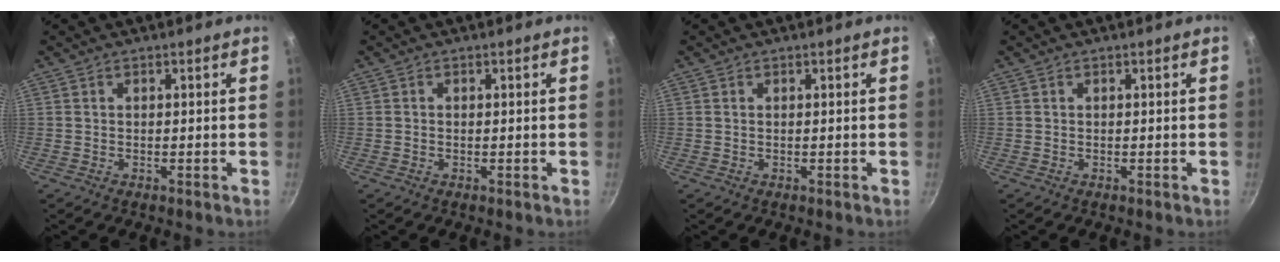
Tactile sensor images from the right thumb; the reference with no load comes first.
{"total": 0.0}
{"total": 0.0}
{"total": 0.0}